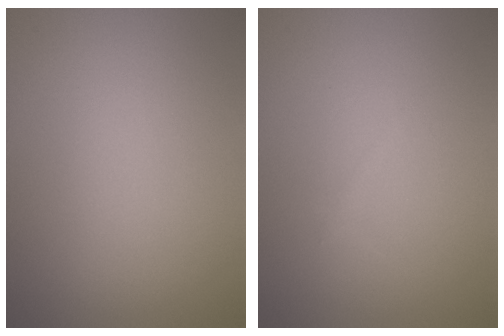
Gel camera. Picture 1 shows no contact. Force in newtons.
{"total": 0.6, "press": 0.6, "slide": 0.1}